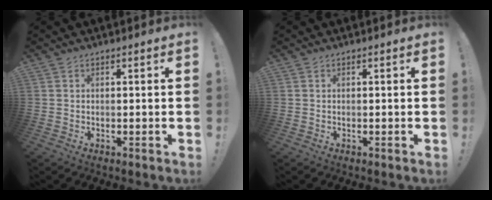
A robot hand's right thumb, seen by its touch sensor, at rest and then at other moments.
{"total": 0.0}